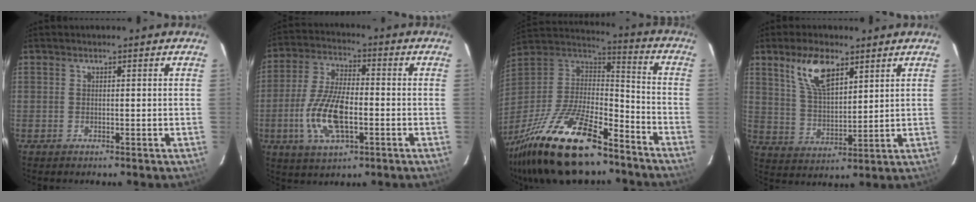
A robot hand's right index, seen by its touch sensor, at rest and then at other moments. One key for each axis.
{"total": 13.0, "fx": -3.8, "fy": 5.3, "fz": 11.2, "tx": -0.237, "ty": -0.002, "tz": -0.070}
{"total": 27.8, "fx": -19.1, "fy": 9.7, "fz": 17.8, "tx": -0.358, "ty": -0.027, "tz": -0.319}
{"total": 10.0, "fx": 5.9, "fy": 4.3, "fz": 6.9, "tx": -0.130, "ty": 0.011, "tz": 0.120}